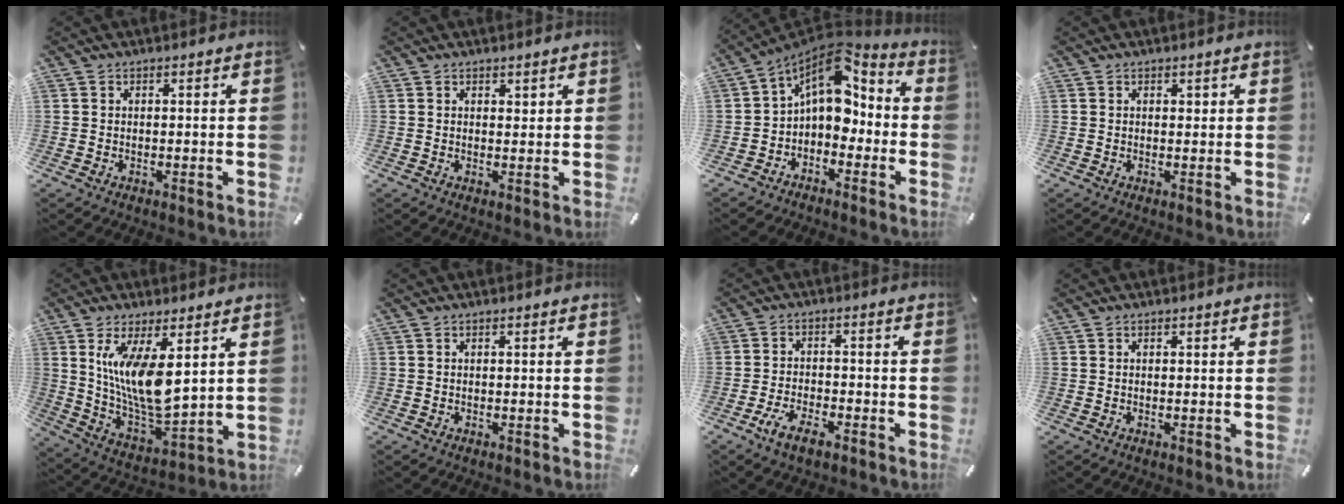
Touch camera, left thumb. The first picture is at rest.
{"total": 1.2, "force": [1.0, 0.7, 0.0], "torque": [0.009, -0.003, 0.018]}
{"total": 10.7, "force": [2.6, 6.9, 7.7], "torque": [-0.139, -0.039, 0.043]}
{"total": 0.8, "force": [0.5, 0.6, 0.0], "torque": [0.006, -0.002, 0.009]}
{"total": 13.5, "force": [5.5, 5.2, 11.2], "torque": [-0.228, -0.040, 0.095]}
{"total": 0.0}
{"total": 6.0, "force": [-3.6, 2.5, 4.2], "torque": [-0.091, 0.009, -0.067]}
{"total": 0.0}